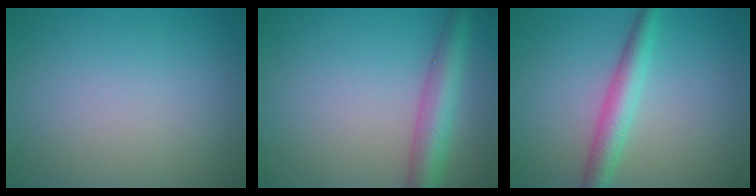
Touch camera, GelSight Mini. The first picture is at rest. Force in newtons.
{"total": 4.6, "press": 4.6, "slide": 0.1}
{"total": 3.5, "press": 3.5, "slide": 0.1}